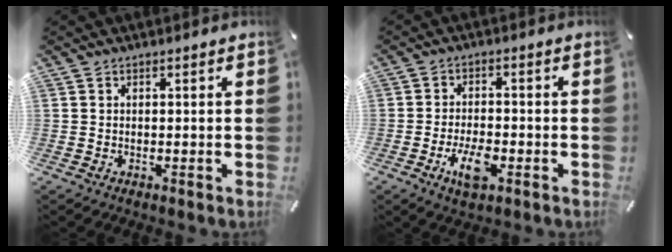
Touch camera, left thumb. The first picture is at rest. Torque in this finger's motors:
{"motor_torque": [0.59, 0.98, 0.10, 0.08, 0.12]}